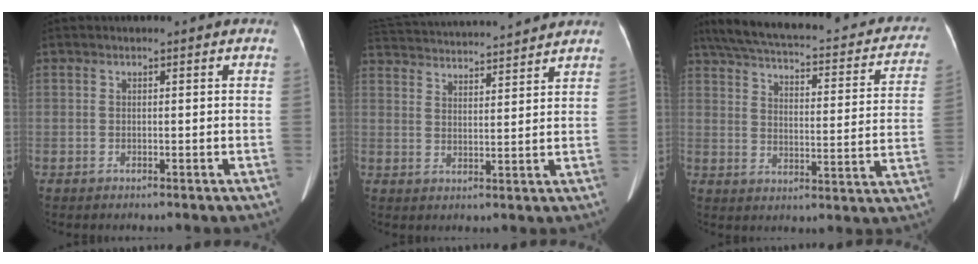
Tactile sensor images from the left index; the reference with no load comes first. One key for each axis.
{"total": 17.5, "fx": 16.3, "fy": 1.6, "fz": 6.2, "tx": -0.126, "ty": 0.037, "tz": 0.247}
{"total": 25.8, "fx": 20.6, "fy": 7.6, "fz": 13.5, "tx": -0.202, "ty": 0.013, "tz": 0.246}